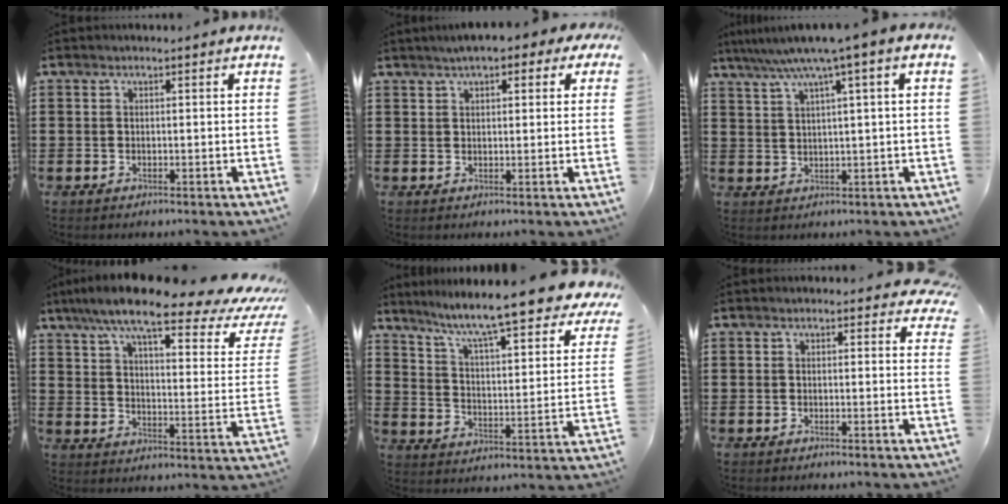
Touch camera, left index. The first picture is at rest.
{"total": 3.8, "force": [2.8, 1.2, 2.3], "torque": [-0.046, 0.006, 0.047]}
{"total": 5.3, "force": [2.6, -0.5, 4.6], "torque": [-0.098, -0.010, 0.039]}
{"total": 11.4, "force": [8.0, 1.3, 8.0], "torque": [-0.155, -0.043, 0.126]}
{"total": 8.9, "force": [7.6, -0.4, 4.7], "torque": [-0.111, -0.064, 0.119]}
{"total": 1.4, "force": [1.1, 0.7, 0.7], "torque": [-0.009, 0.003, 0.019]}